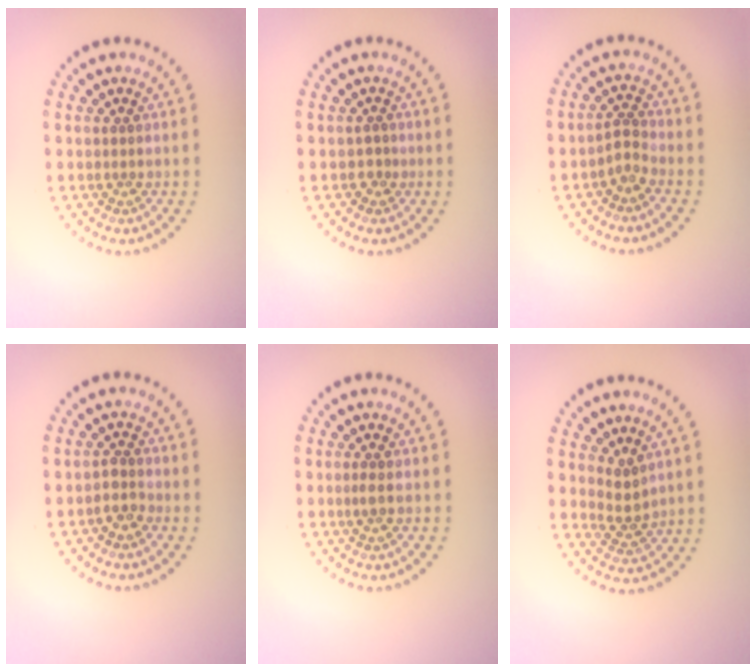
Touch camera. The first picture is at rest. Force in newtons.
{"total": 0.9, "press": 0.8, "slide": 0.5}
{"total": 1.6, "press": 1.1, "slide": 1.2}
{"total": 1.7, "press": 1.3, "slide": 1.0}
{"total": 0.7, "press": 0.6, "slide": 0.3}
{"total": 2.0, "press": 1.5, "slide": 1.3}